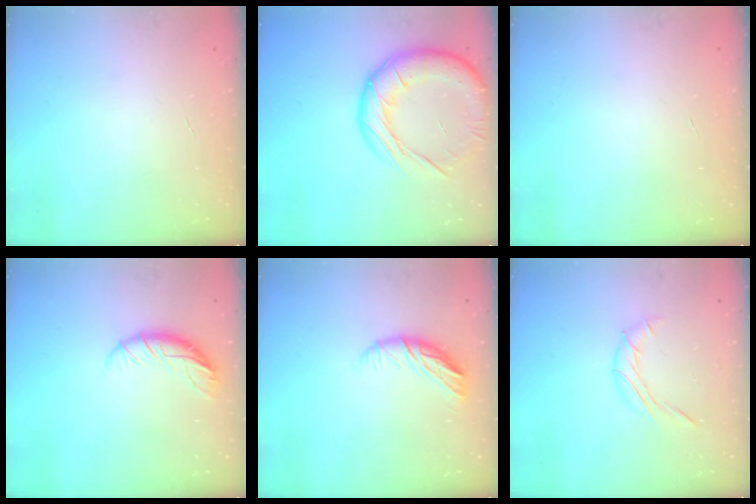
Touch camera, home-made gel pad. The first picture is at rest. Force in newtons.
{"total": 22.5, "press": 22.3, "slide": 3.0}
{"total": 0.0}
{"total": 8.4, "press": 8.2, "slide": 1.5}
{"total": 10.1, "press": 10.0, "slide": 1.6}
{"total": 6.9, "press": 6.9, "slide": 0.5}